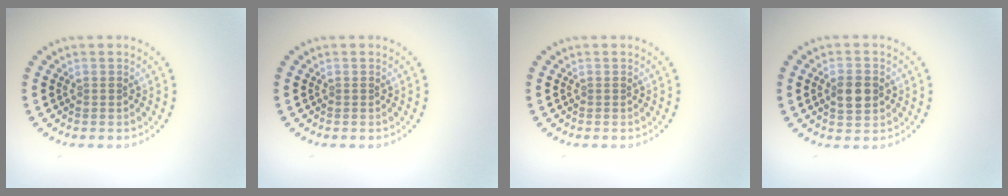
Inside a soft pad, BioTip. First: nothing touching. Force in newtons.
{"total": 0.0}
{"total": 0.0}
{"total": 3.3, "press": 3.3, "slide": 0.1}